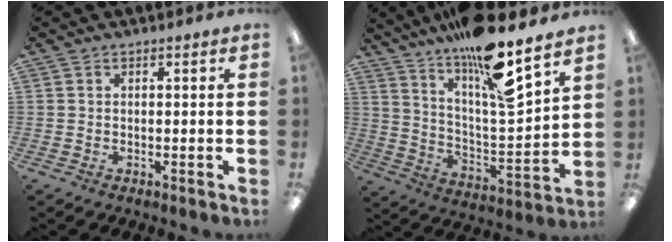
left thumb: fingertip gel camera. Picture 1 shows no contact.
{"total": 17.0, "force": [13.1, 2.1, 10.7], "torque": [-0.192, -0.089, 0.215]}